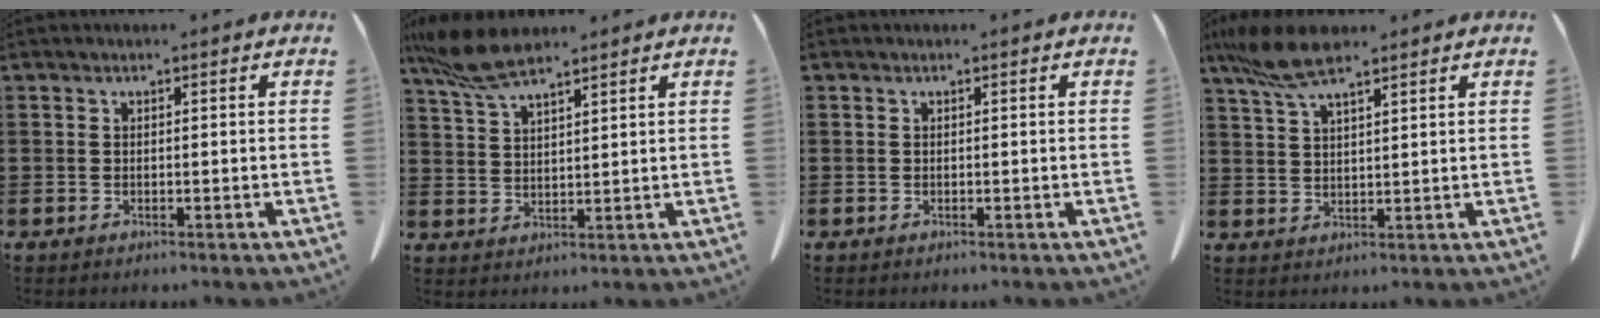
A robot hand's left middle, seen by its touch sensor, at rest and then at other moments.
{"total": 7.6, "force": [5.7, 1.9, 4.6], "torque": [-0.112, -0.007, 0.106]}
{"total": 0.0}
{"total": 7.8, "force": [5.5, 1.8, 5.2], "torque": [-0.122, -0.006, 0.100]}